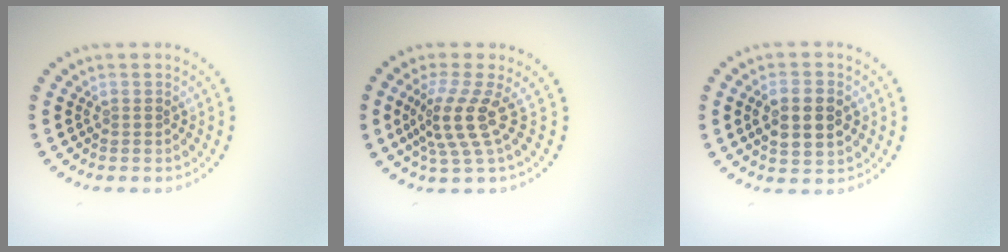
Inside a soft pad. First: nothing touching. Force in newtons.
{"total": 3.9, "press": 2.9, "slide": 2.7}
{"total": 3.9, "press": 3.9, "slide": 0.4}